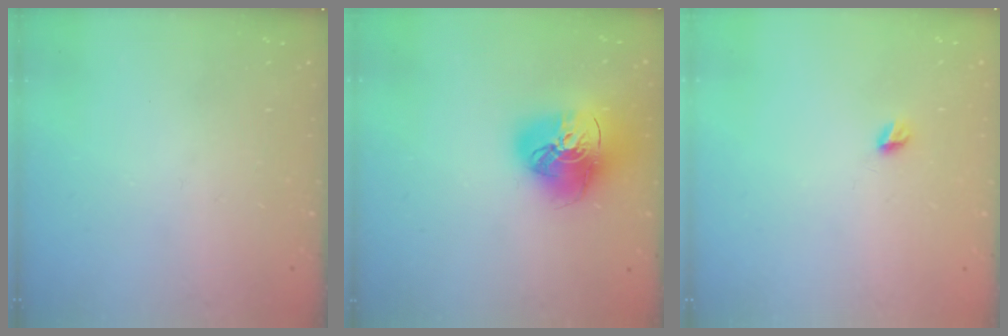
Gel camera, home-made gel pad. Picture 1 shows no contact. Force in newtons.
{"total": 17.6, "press": 17.5, "slide": 1.7}
{"total": 4.3, "press": 4.2, "slide": 0.5}